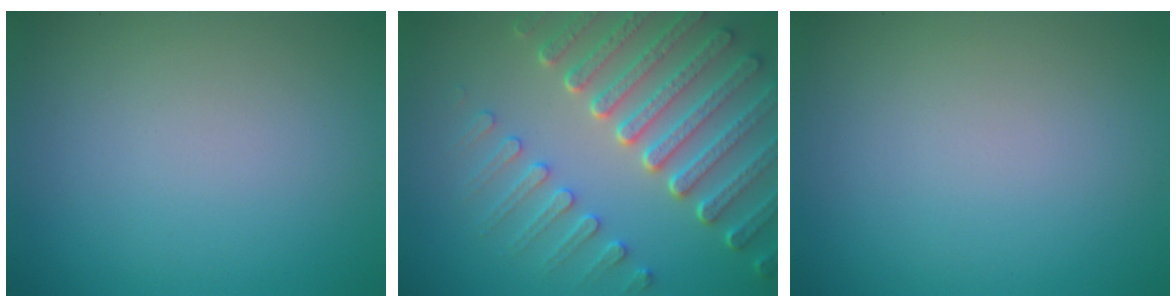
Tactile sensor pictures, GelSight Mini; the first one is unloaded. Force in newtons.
{"total": 7.8, "press": 5.9, "slide": 5.1}
{"total": 0.0}